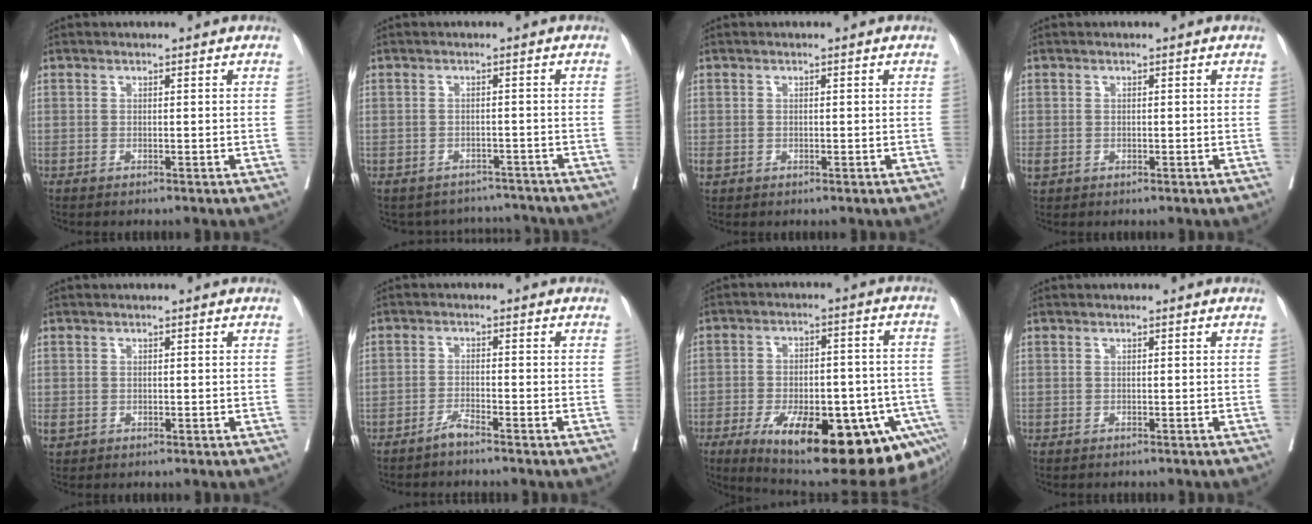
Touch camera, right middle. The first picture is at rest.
{"total": 6.4, "force": [-5.9, 2.4, -0.7], "torque": [0.020, 0.025, -0.070]}
{"total": 1.0, "force": [-0.2, 0.8, 0.7], "torque": [-0.021, 0.005, 0.001]}
{"total": 1.4, "force": [-0.2, 1.0, 0.9], "torque": [-0.027, 0.005, 0.001]}
{"total": 1.5, "force": [-0.2, 1.2, 0.9], "torque": [-0.024, 0.005, 0.003]}
{"total": 1.7, "force": [-1.5, -0.2, 0.7], "torque": [-0.011, 0.001, -0.029]}
{"total": 26.5, "force": [-12.6, 9.1, 21.5], "torque": [-0.222, 0.002, -0.169]}
{"total": 0.0}